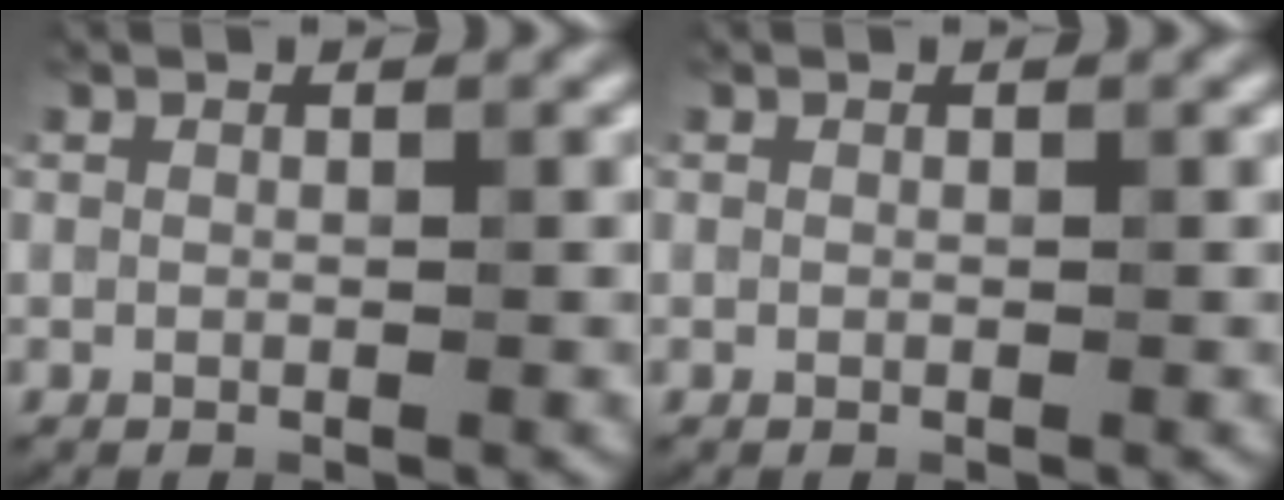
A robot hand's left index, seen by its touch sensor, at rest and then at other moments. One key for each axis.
{"total": 0.0}